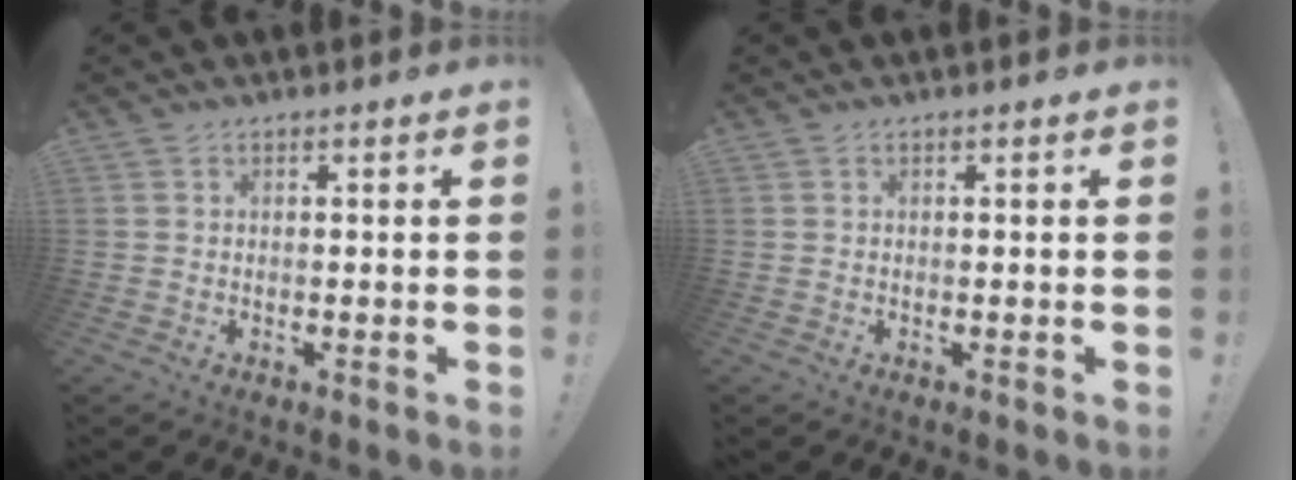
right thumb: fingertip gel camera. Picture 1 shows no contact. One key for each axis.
{"total": 0.0}